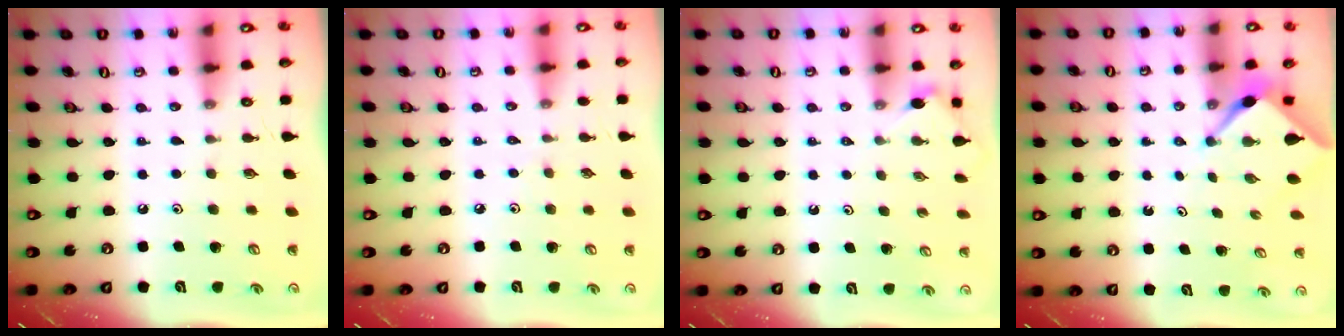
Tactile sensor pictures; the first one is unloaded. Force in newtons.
{"total": 2.2, "press": 2.1, "slide": 0.5}
{"total": 1.1, "press": 1.1, "slide": 0.3}
{"total": 2.2, "press": 2.2, "slide": 0.3}